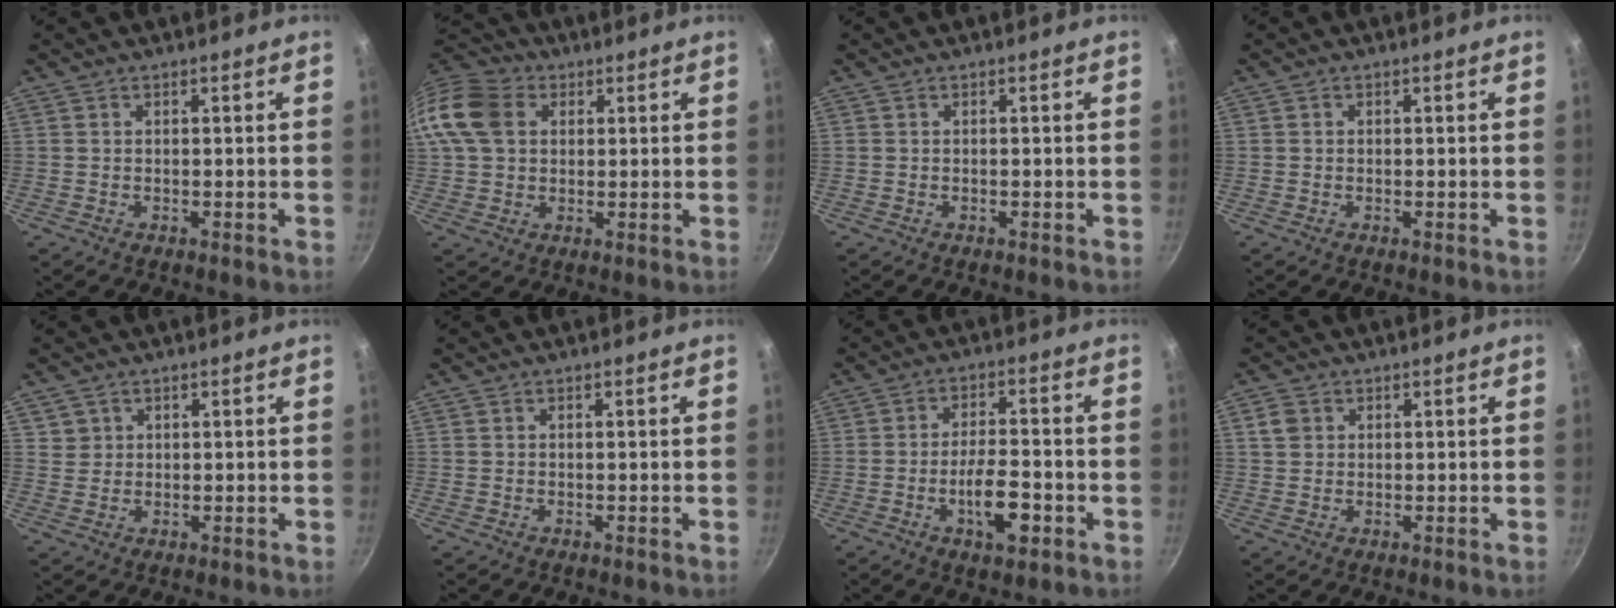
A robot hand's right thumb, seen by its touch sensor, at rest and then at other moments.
{"total": 13.8, "force": [3.2, 10.8, 7.9], "torque": [-0.154, 0.021, 0.044]}
{"total": 0.0}
{"total": 0.7, "force": [0.1, 0.6, 0.3], "torque": [-0.004, 0.004, 0.001]}
{"total": 2.2, "force": [0.9, 2.0, 0.2], "torque": [0.014, 0.009, 0.016]}
{"total": 0.0}
{"total": 8.6, "force": [-3.3, 3.3, 7.2], "torque": [-0.110, 0.021, -0.055]}
{"total": 3.2, "force": [1.1, 2.7, 1.4], "torque": [-0.014, 0.004, 0.019]}